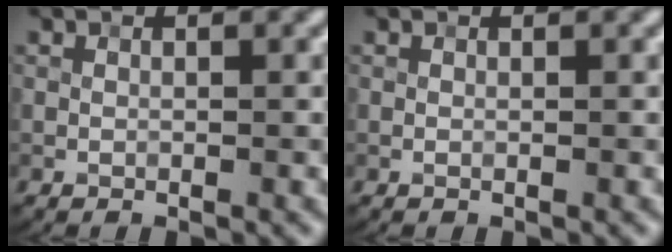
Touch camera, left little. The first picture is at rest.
{"total": 0.0}